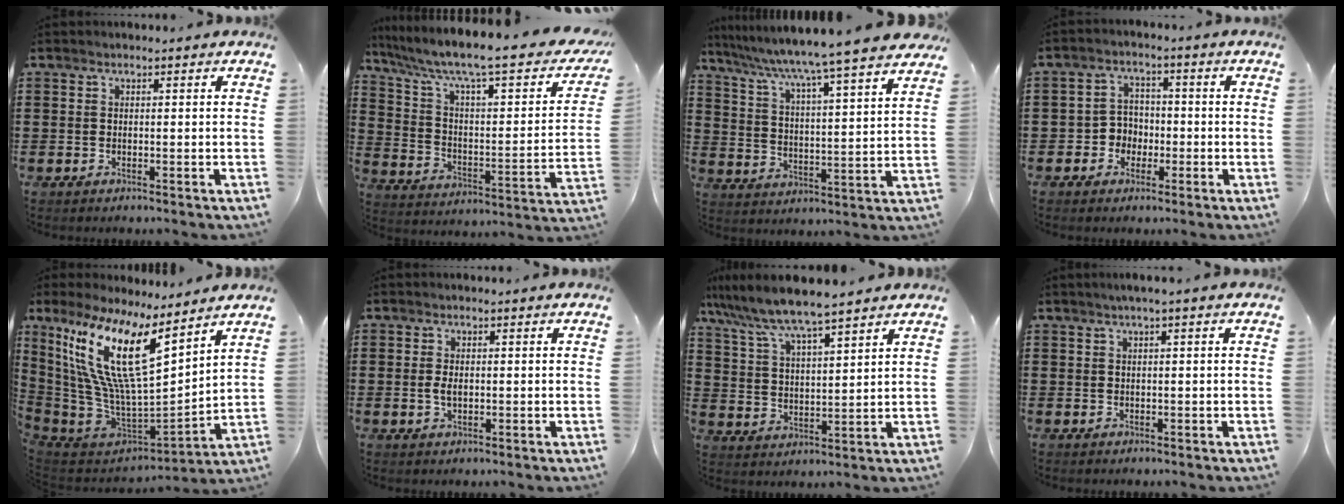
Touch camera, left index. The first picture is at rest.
{"total": 8.0, "force": [5.4, 1.3, 5.7], "torque": [-0.125, -0.041, 0.079]}
{"total": 6.5, "force": [5.6, -1.4, 2.9], "torque": [-0.079, -0.054, 0.085]}
{"total": 3.9, "force": [-1.5, 3.4, 1.2], "torque": [-0.034, 0.009, -0.034]}
{"total": 15.8, "force": [8.0, 3.9, 13.1], "torque": [-0.301, -0.056, 0.132]}
{"total": 2.3, "force": [0.0, 1.1, 2.0], "torque": [-0.047, 0.000, -0.004]}
{"total": 6.6, "force": [6.0, 0.1, 2.9], "torque": [-0.081, -0.033, 0.100]}
{"total": 1.1, "force": [0.3, -0.1, 1.1], "torque": [-0.017, -0.002, 0.006]}